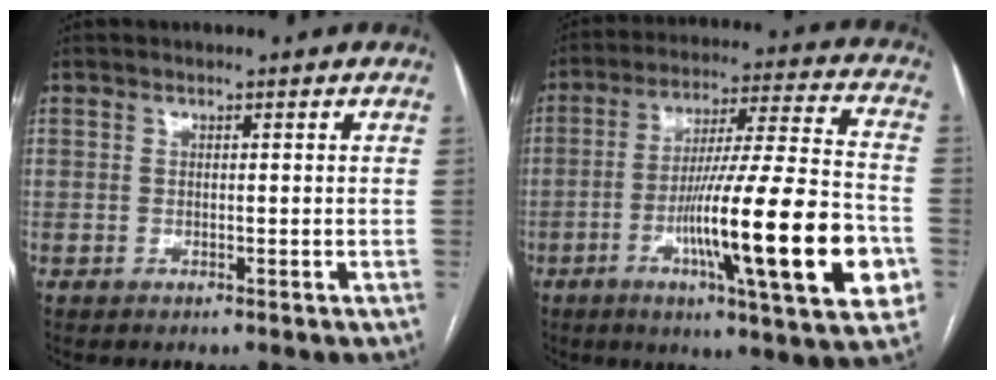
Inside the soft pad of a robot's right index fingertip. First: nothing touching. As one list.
[{"total": 23.3, "force": [-6.8, 1.3, 22.3], "torque": [-0.316, -0.013, -0.103]}]